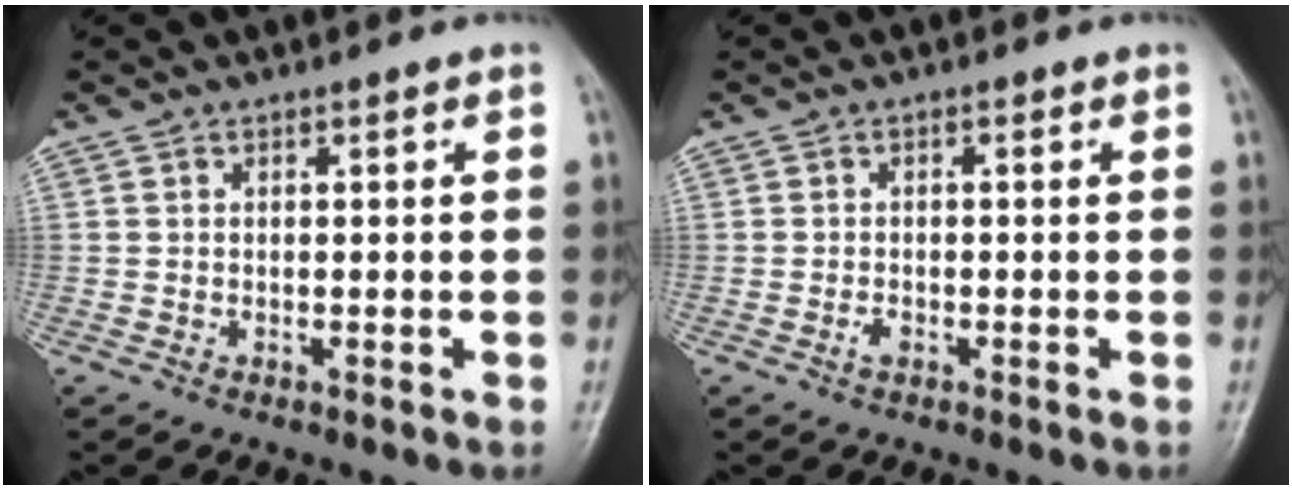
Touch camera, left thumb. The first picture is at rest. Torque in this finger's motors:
{"motor_torque": [-0.13, 0.12, 0.50, 0.25, -0.02]}